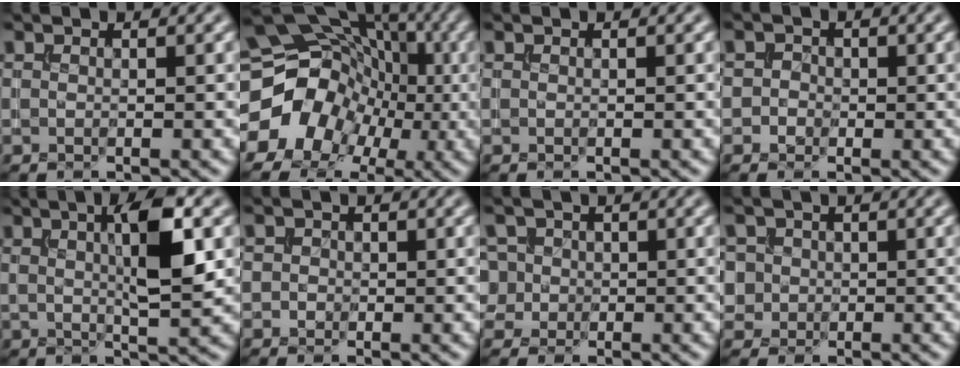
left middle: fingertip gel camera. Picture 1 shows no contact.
{"total": 15.0, "force": [-3.5, 12.9, 6.8], "torque": [-0.123, 0.001, -0.082]}
{"total": 0.0}
{"total": 1.7, "force": [0.0, 1.6, 0.5], "torque": [0.015, 0.003, -0.015]}
{"total": 6.3, "force": [1.5, 1.3, 5.9], "torque": [-0.092, 0.005, 0.024]}
{"total": 1.0, "force": [0.1, 1.0, 0.2], "torque": [0.007, -0.003, -0.005]}
{"total": 4.2, "force": [0.5, 3.8, 1.5], "torque": [-0.024, 0.032, -0.005]}
{"total": 3.6, "force": [0.8, 3.3, 1.1], "torque": [-0.013, 0.018, 0.010]}